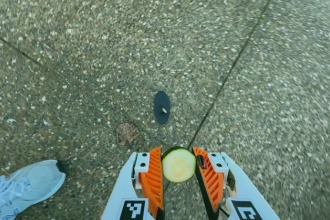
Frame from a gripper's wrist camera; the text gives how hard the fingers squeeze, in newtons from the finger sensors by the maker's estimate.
{"total": 10.3, "left": 10.4, "right": 10.2}